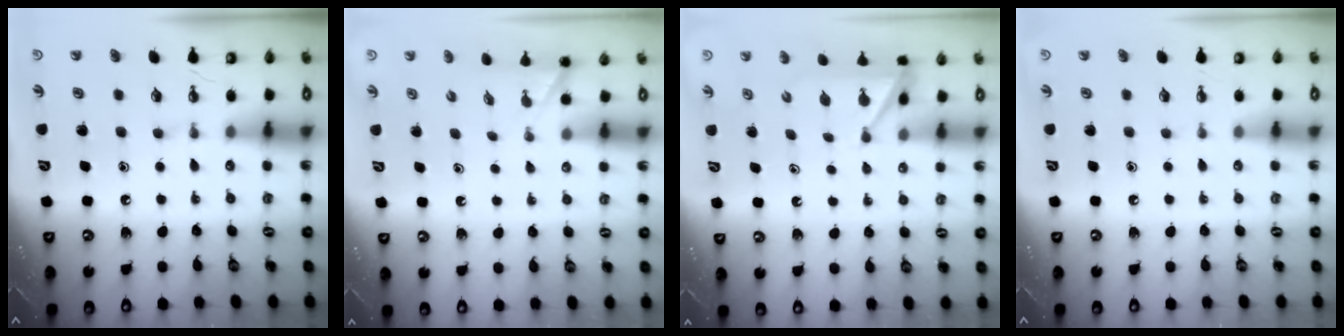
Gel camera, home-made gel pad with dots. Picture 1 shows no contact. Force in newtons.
{"total": 1.5, "press": 1.5, "slide": 0.1}
{"total": 4.9, "press": 4.9, "slide": 0.2}
{"total": 0.0}